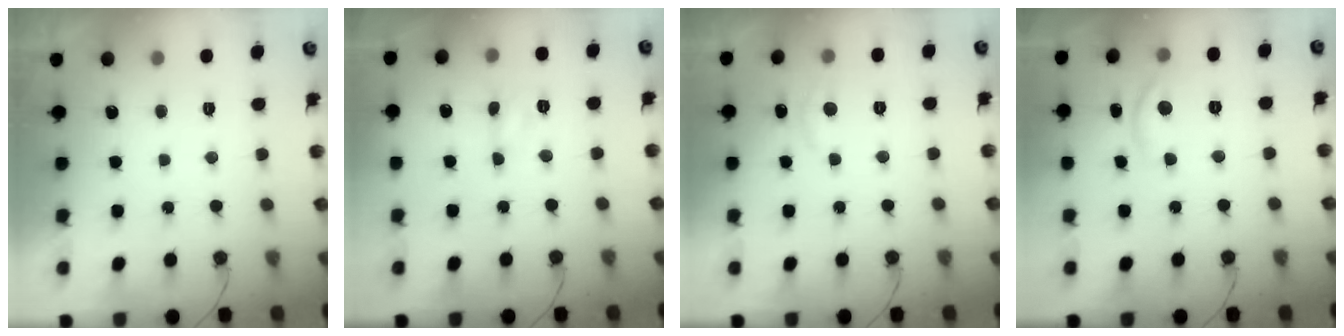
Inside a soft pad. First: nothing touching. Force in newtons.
{"total": 2.9, "press": 2.9, "slide": 0.4}
{"total": 5.4, "press": 5.3, "slide": 0.7}
{"total": 8.3, "press": 8.3, "slide": 0.5}